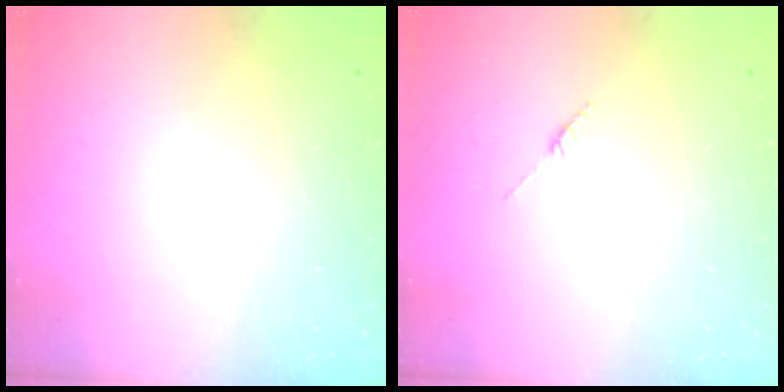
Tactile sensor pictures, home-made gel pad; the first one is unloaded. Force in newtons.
{"total": 2.8, "press": 2.8, "slide": 0.4}